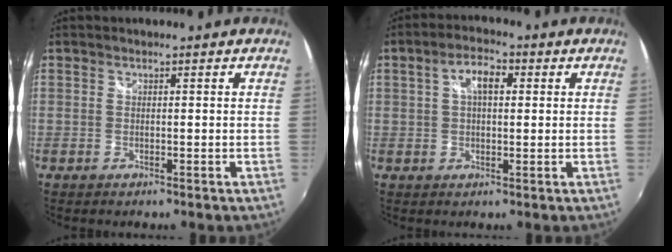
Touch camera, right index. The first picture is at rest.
{"total": 5.3, "force": [1.3, 2.8, 4.3], "torque": [-0.076, 0.016, 0.022]}